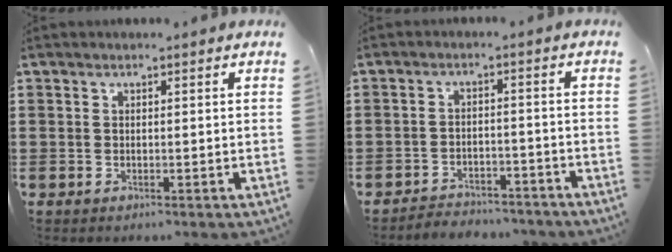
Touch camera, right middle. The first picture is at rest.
{"total": 3.5, "force": [-3.4, 0.5, -0.2], "torque": [-0.004, 0.002, -0.074]}